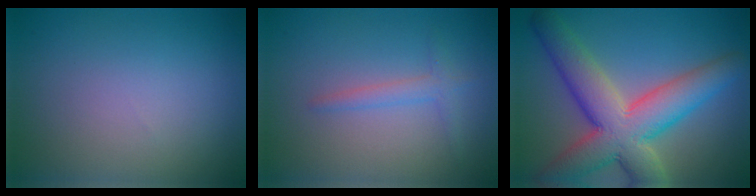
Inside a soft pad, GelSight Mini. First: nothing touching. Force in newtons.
{"total": 1.6, "press": 1.6, "slide": 0.1}
{"total": 9.5, "press": 9.5, "slide": 0.6}